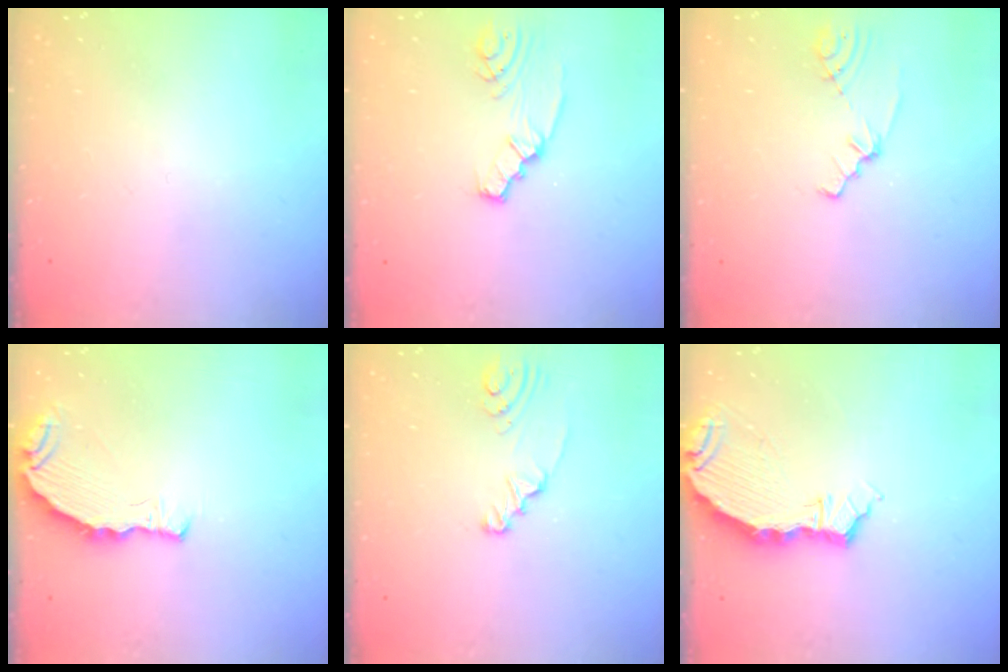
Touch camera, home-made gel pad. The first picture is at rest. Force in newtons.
{"total": 2.7, "press": 2.7, "slide": 0.4}
{"total": 1.9, "press": 1.9, "slide": 0.2}
{"total": 7.4, "press": 5.6, "slide": 4.9}
{"total": 3.4, "press": 3.4, "slide": 0.4}
{"total": 7.4, "press": 6.4, "slide": 3.7}